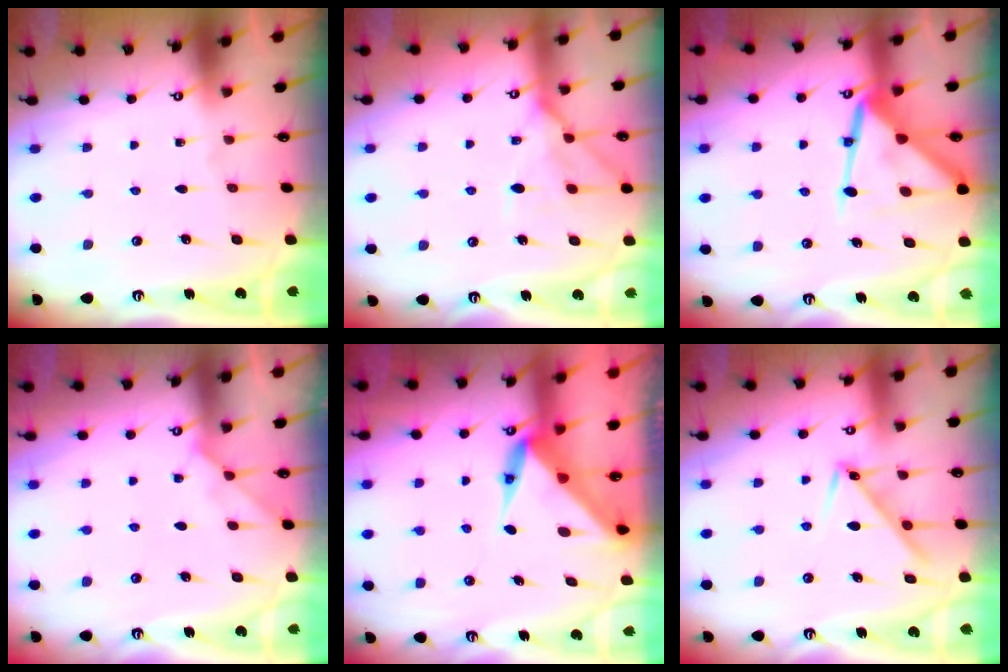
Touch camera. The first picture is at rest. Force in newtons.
{"total": 13.2, "press": 13.1, "slide": 1.2}
{"total": 12.3, "press": 12.2, "slide": 1.0}
{"total": 4.0, "press": 3.9, "slide": 0.7}
{"total": 4.7, "press": 4.7, "slide": 0.2}
{"total": 9.2, "press": 9.2, "slide": 0.6}